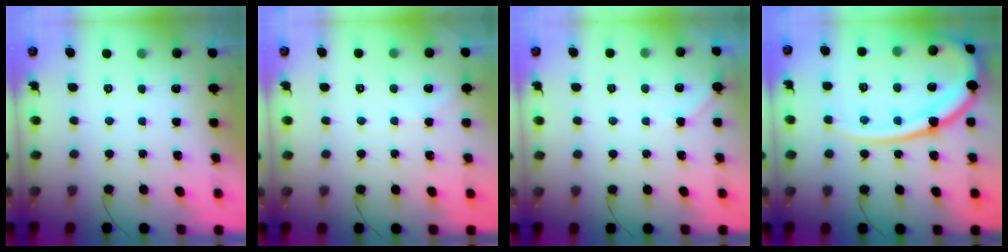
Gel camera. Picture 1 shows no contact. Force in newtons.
{"total": 2.4, "press": 2.4, "slide": 0.4}
{"total": 3.5, "press": 3.5, "slide": 0.5}
{"total": 20.1, "press": 20.0, "slide": 2.1}